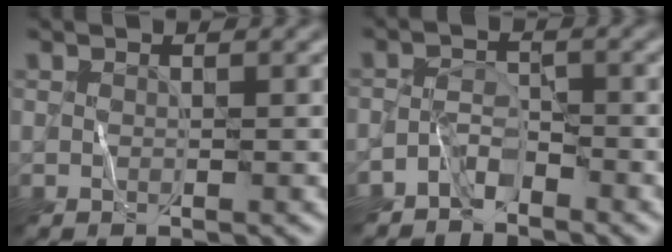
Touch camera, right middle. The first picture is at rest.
{"total": 2.4, "force": [-2.0, 1.1, 0.8], "torque": [-0.015, 0.012, -0.044]}